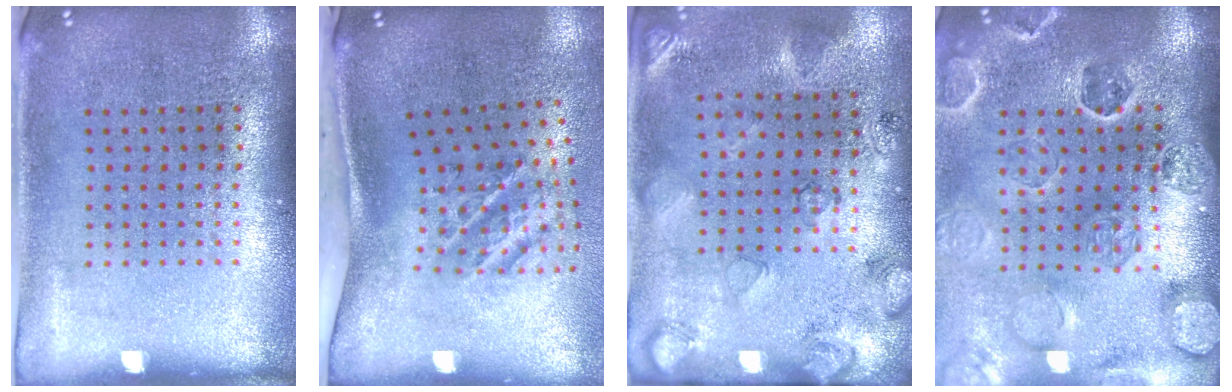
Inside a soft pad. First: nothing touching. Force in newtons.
{"total": 2.3, "press": 1.3, "slide": 1.9}
{"total": 2.6, "press": 1.7, "slide": 2.0}
{"total": 2.7, "press": 2.7, "slide": 0.3}